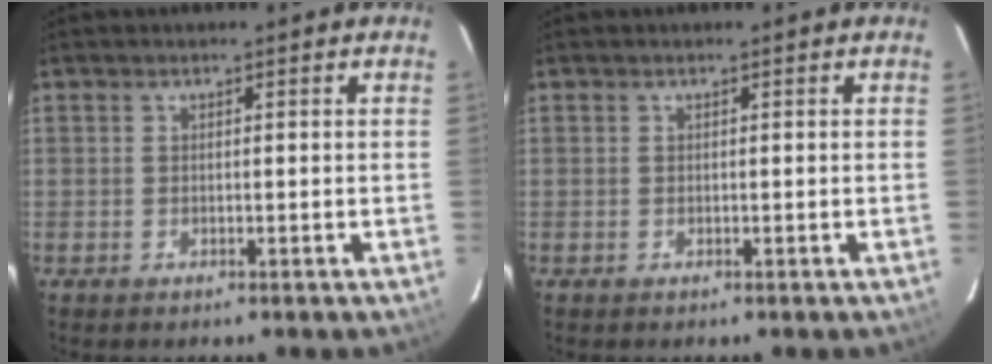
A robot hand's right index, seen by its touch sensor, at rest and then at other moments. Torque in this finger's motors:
{"motor_torque": [0.09, 0.09, 0.00, 0.01]}